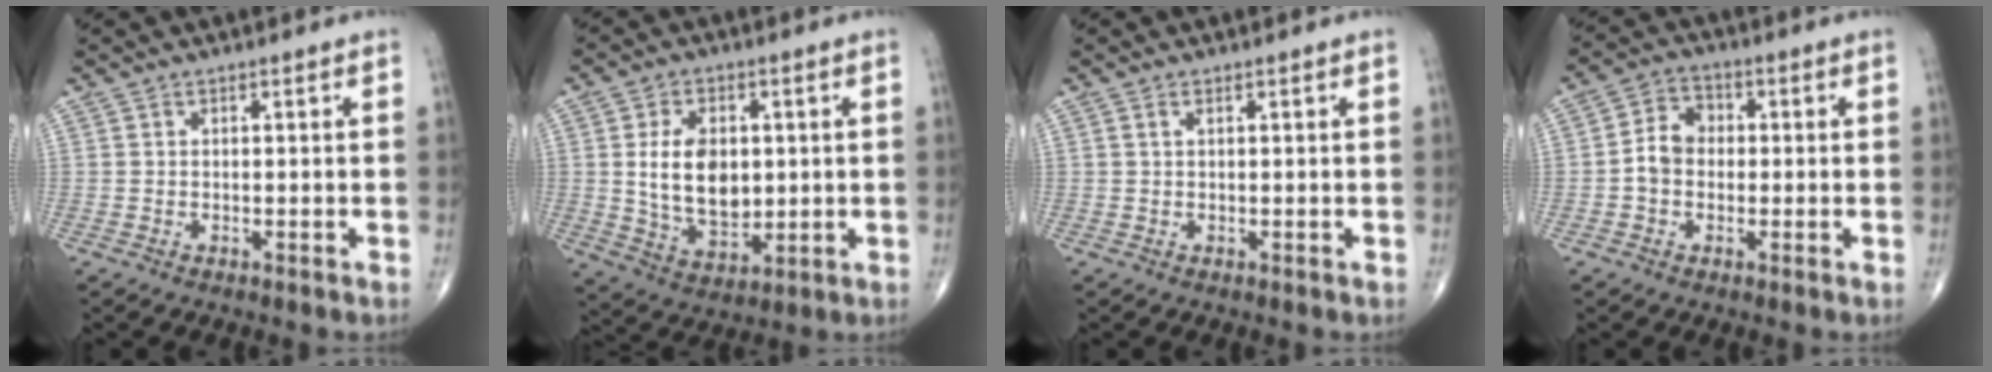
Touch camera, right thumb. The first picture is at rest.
{"total": 12.0, "force": [1.2, 7.8, 9.1], "torque": [-0.136, -0.017, 0.032]}
{"total": 0.8, "force": [0.4, 0.3, 0.6], "torque": [-0.016, 0.005, 0.008]}
{"total": 6.1, "force": [-0.6, 4.9, 3.6], "torque": [-0.051, 0.022, -0.022]}